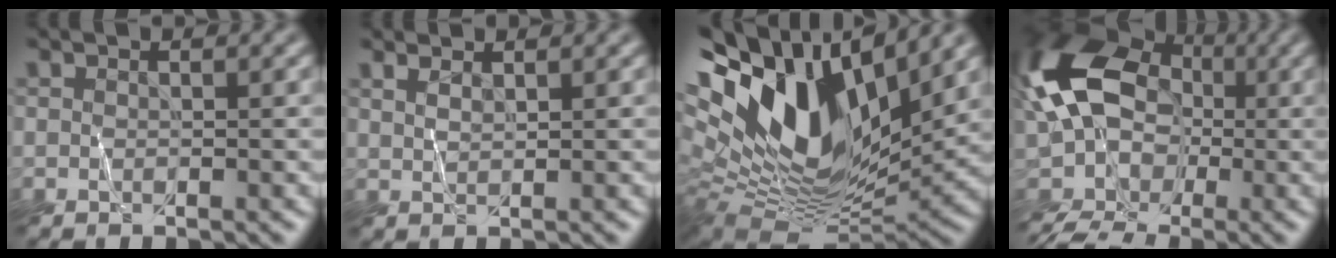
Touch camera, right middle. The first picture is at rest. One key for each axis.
{"total": 1.7, "fx": 1.5, "fy": 0.5, "fz": 0.6, "tx": -0.004, "ty": -0.001, "tz": 0.020}
{"total": 16.4, "fx": 6.5, "fy": 8.2, "fz": 12.6, "tx": -0.249, "ty": 0.022, "tz": 0.112}
{"total": 12.6, "fx": -1.7, "fy": 9.2, "fz": 8.4, "tx": -0.184, "ty": 0.007, "tz": -0.035}